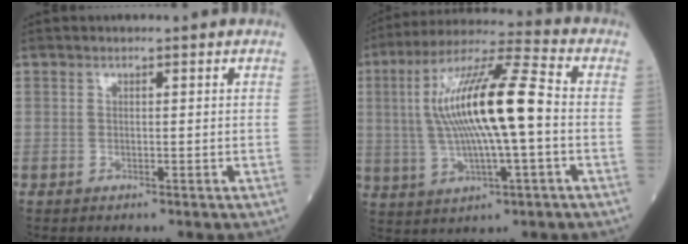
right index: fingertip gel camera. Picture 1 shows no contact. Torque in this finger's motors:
{"motor_torque": [0.87, 0.03, 1.05, 0.21]}